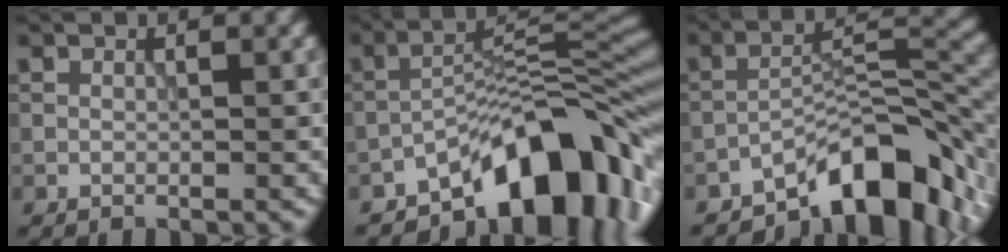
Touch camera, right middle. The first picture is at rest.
{"total": 11.8, "force": [-7.5, 4.4, 8.1], "torque": [-0.090, 0.016, -0.140]}
{"total": 9.5, "force": [-6.4, 3.3, 6.1], "torque": [-0.071, 0.012, -0.113]}